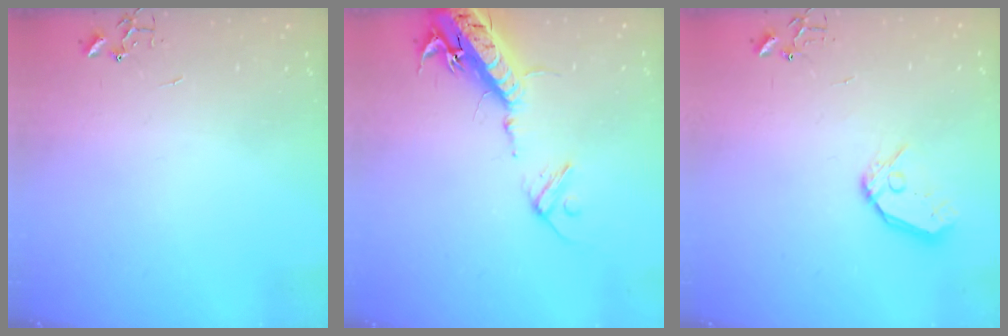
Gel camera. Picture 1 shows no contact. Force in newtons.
{"total": 18.2, "press": 17.7, "slide": 4.1}
{"total": 10.5, "press": 10.5, "slide": 1.3}